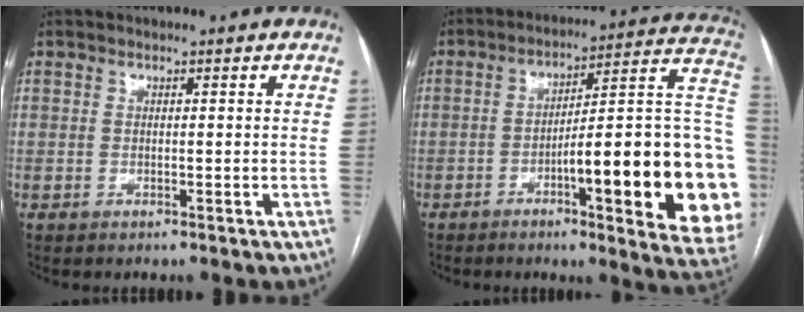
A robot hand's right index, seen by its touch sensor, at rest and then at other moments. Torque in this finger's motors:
{"motor_torque": [2.14, 0.00, 1.05, 0.21]}